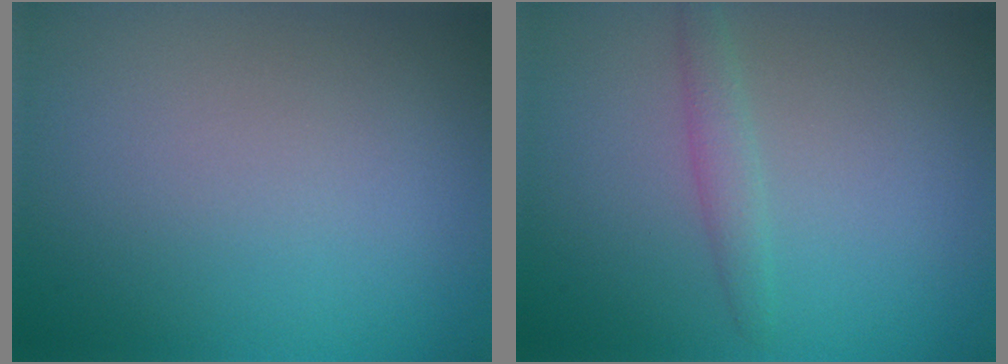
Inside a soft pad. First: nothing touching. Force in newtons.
{"total": 1.5, "press": 1.5, "slide": 0.0}